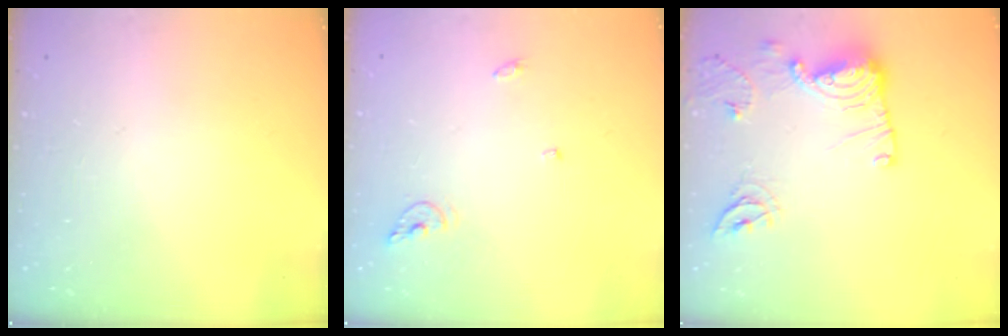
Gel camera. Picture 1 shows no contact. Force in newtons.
{"total": 6.1, "press": 6.1, "slide": 0.6}
{"total": 13.7, "press": 13.6, "slide": 1.4}